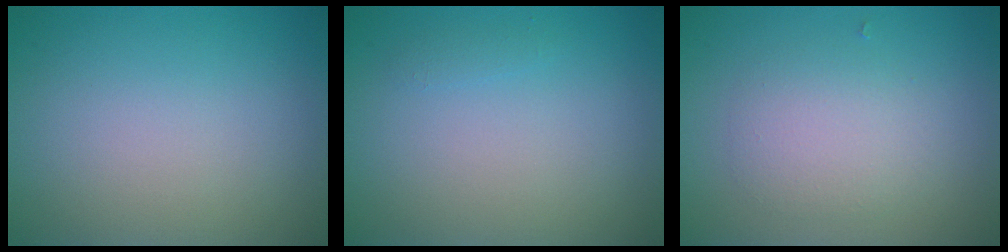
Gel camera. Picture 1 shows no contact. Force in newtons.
{"total": 0.5, "press": 0.5, "slide": 0.1}
{"total": 3.0, "press": 3.0, "slide": 0.1}